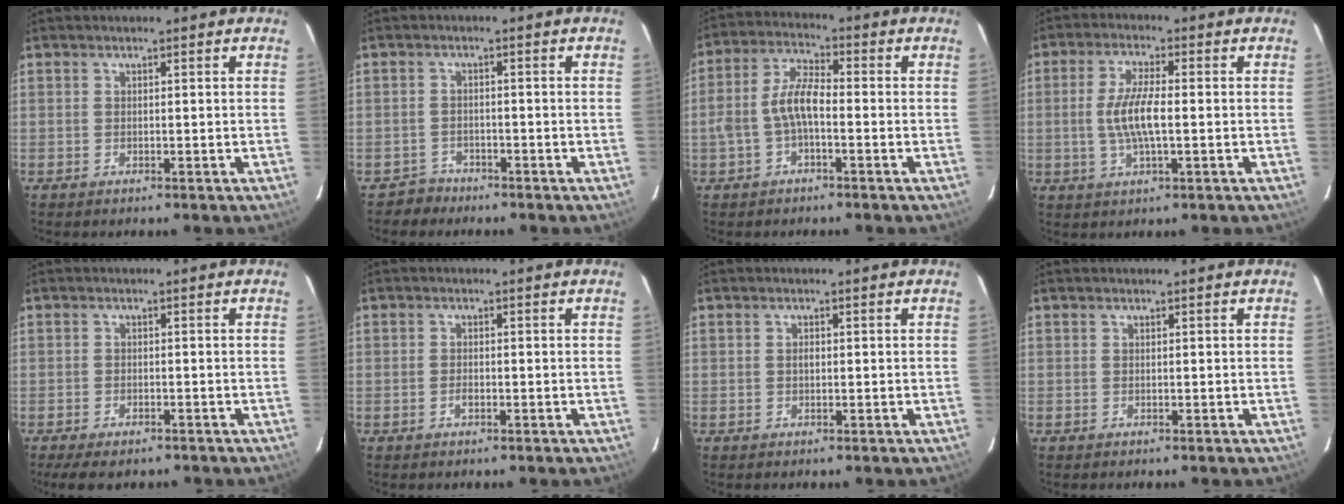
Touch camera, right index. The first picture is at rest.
{"total": 2.8, "force": [-2.2, 1.7, -0.5], "torque": [0.004, 0.011, -0.038]}
{"total": 6.6, "force": [-2.0, 2.6, 5.8], "torque": [-0.124, 0.016, -0.037]}
{"total": 7.5, "force": [-0.7, 1.8, 7.3], "torque": [-0.144, 0.000, -0.012]}
{"total": 6.6, "force": [-5.1, 2.3, 3.4], "torque": [-0.086, -0.022, -0.082]}
{"total": 1.5, "force": [-0.6, 0.8, 1.0], "torque": [-0.021, 0.002, -0.012]}
{"total": 0.9, "force": [-0.1, 0.6, 0.7], "torque": [-0.011, 0.004, -0.002]}
{"total": 0.0}